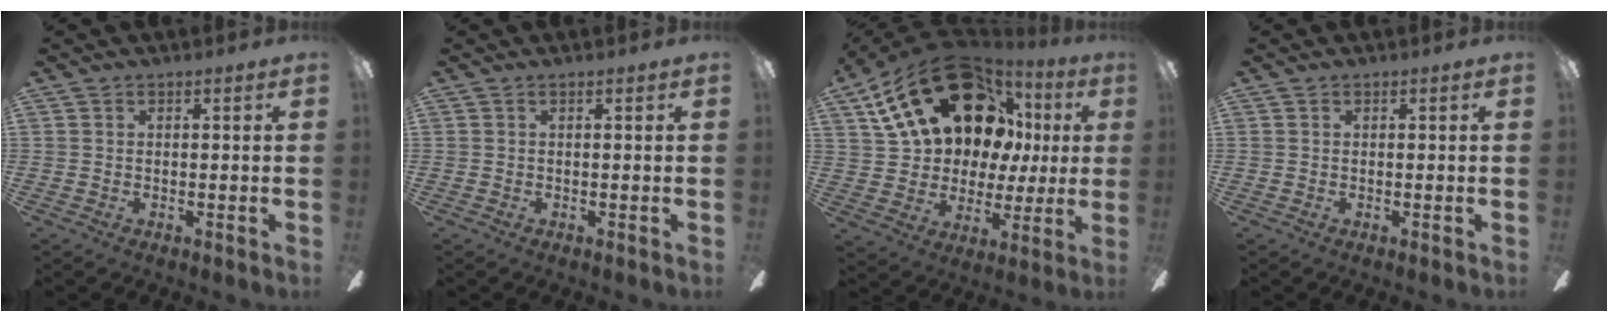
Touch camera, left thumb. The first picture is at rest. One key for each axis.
{"total": 0.0}
{"total": 26.0, "fx": 13.7, "fy": 16.0, "fz": 15.2, "tx": -0.281, "ty": -0.061, "tz": 0.263}
{"total": 0.0}